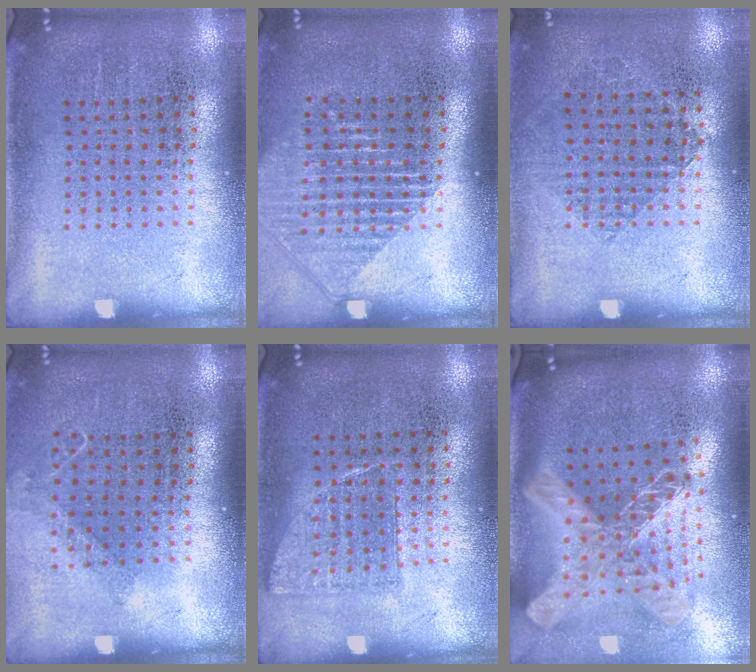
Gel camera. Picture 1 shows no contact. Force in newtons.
{"total": 1.5, "press": 1.4, "slide": 0.6}
{"total": 0.8, "press": 0.7, "slide": 0.3}
{"total": 0.9, "press": 0.9, "slide": 0.1}
{"total": 0.7, "press": 0.7, "slide": 0.2}
{"total": 2.9, "press": 2.0, "slide": 2.1}